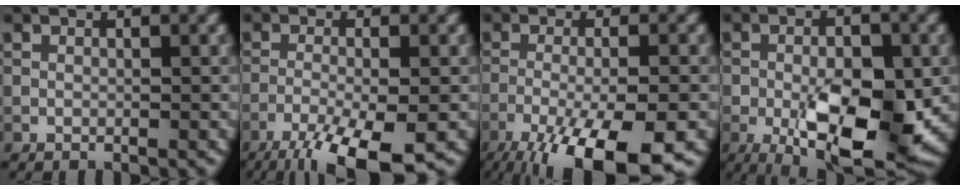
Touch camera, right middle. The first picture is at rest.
{"total": 8.2, "force": [-5.1, 2.0, 6.1], "torque": [-0.105, -0.020, -0.094]}
{"total": 12.1, "force": [-7.5, 3.4, 8.8], "torque": [-0.151, -0.037, -0.113]}
{"total": 11.3, "force": [-3.6, 5.0, 9.5], "torque": [-0.141, -0.014, -0.053]}